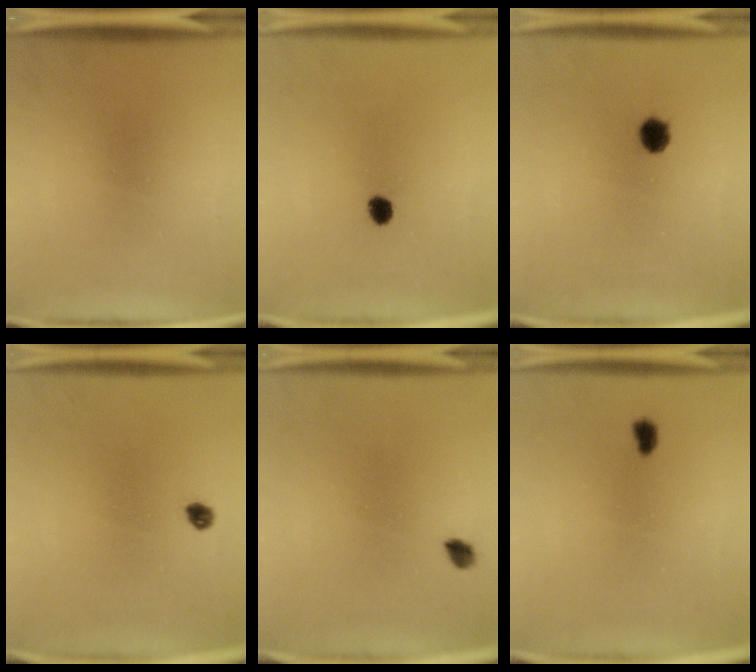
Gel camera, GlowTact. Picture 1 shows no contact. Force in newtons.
{"total": 2.3}
{"total": 2.9}
{"total": 1.7}
{"total": 1.6}
{"total": 1.3}